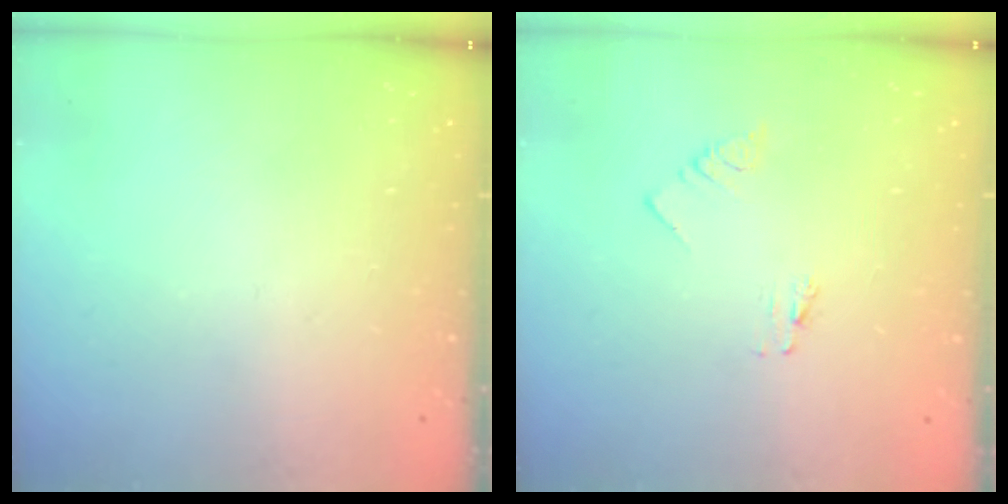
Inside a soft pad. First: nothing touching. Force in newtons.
{"total": 0.0}